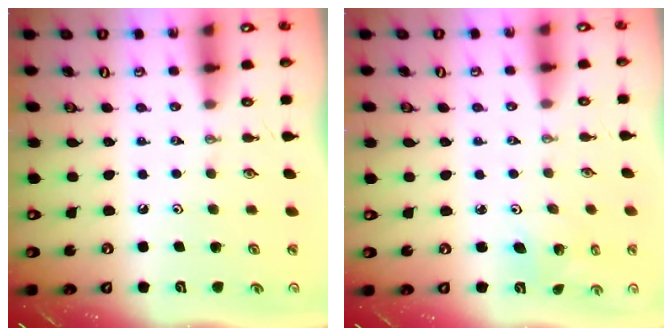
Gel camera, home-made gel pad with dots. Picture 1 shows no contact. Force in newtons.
{"total": 2.7, "press": 2.7, "slide": 0.1}